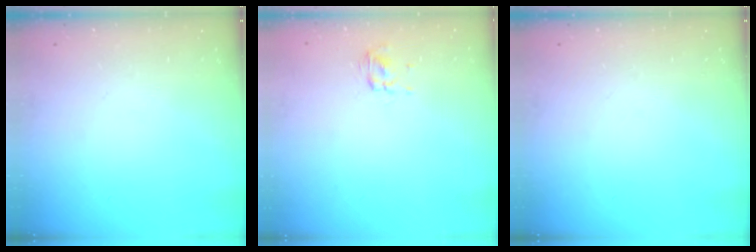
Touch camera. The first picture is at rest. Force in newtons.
{"total": 2.8, "press": 2.6, "slide": 1.0}
{"total": 0.0}